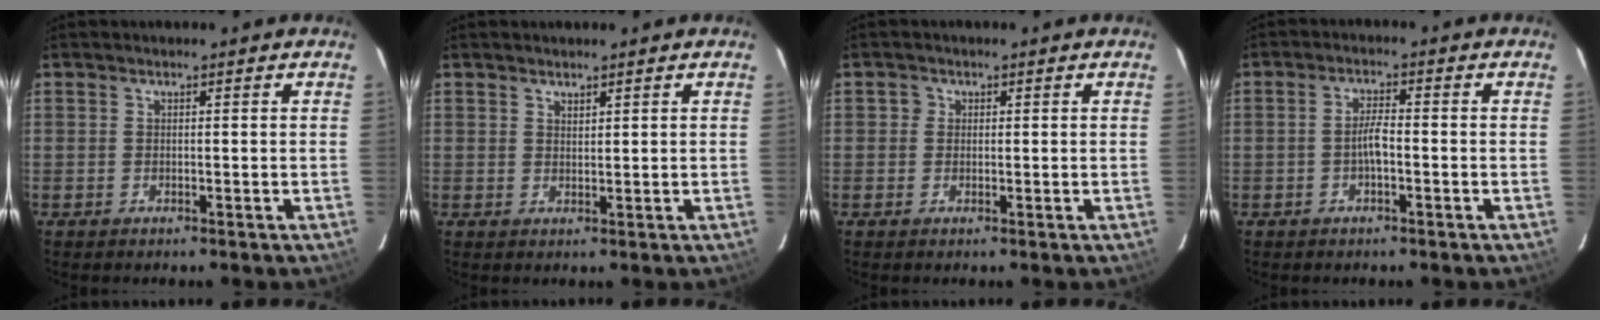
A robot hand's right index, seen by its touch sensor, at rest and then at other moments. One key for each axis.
{"total": 1.2, "fx": 1.1, "fy": 0.4, "fz": 0.3, "tx": -0.004, "ty": 0.000, "tz": 0.020}
{"total": 1.3, "fx": 0.0, "fy": 1.3, "fz": 0.1, "tx": 0.001, "ty": 0.003, "tz": -0.004}
{"total": 3.0, "fx": -1.1, "fy": 0.6, "fz": 2.8, "tx": -0.055, "ty": 0.005, "tz": -0.019}